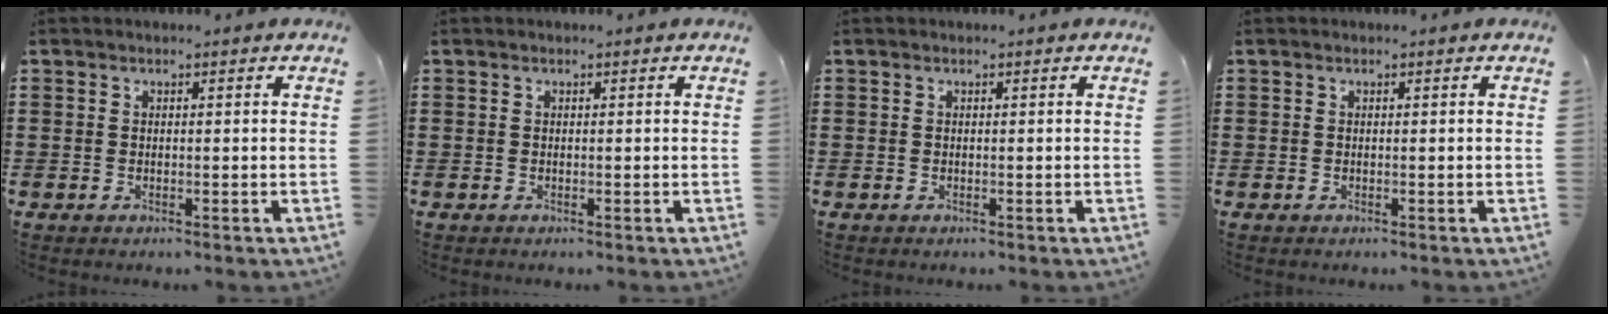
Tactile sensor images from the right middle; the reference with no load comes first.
{"total": 0.0}
{"total": 0.0}
{"total": 0.0}